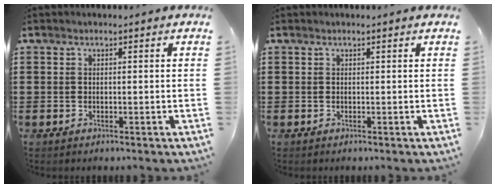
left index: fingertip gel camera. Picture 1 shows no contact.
{"total": 0.0}